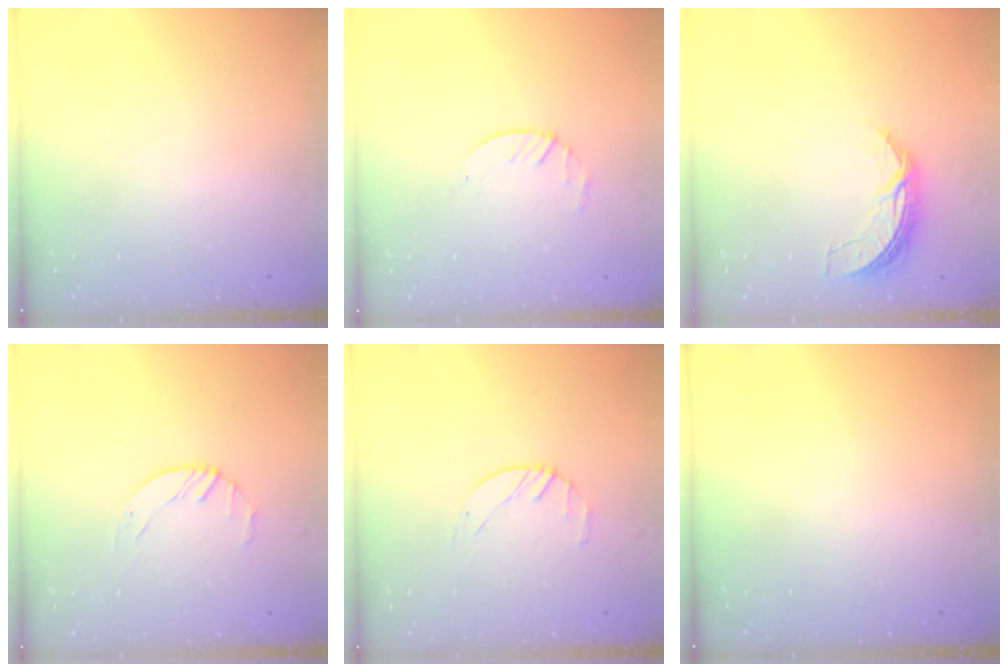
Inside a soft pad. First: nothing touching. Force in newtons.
{"total": 2.9, "press": 2.9, "slide": 0.4}
{"total": 6.9, "press": 6.8, "slide": 0.5}
{"total": 2.1, "press": 2.1, "slide": 0.3}
{"total": 2.5, "press": 2.5, "slide": 0.4}
{"total": 0.0}